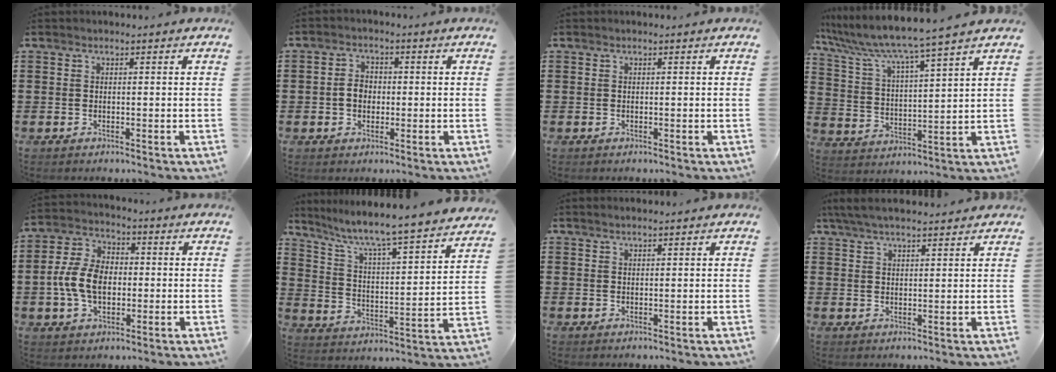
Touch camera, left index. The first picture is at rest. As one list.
[{"total": 3.2, "force": [-0.4, 2.4, 2.0], "torque": [-0.045, 0.006, -0.011]}, {"total": 0.0}, {"total": 6.2, "force": [5.7, -0.8, 2.5], "torque": [-0.078, -0.044, 0.088]}, {"total": 8.1, "force": [-1.0, 5.5, 5.8], "torque": [-0.137, 0.009, -0.023]}, {"total": 6.0, "force": [5.2, -0.4, 2.8], "torque": [-0.080, -0.054, 0.079]}, {"total": 1.0, "force": [0.9, -0.1, 0.4], "torque": [-0.009, -0.001, 0.017]}, {"total": 4.4, "force": [3.9, 0.8, 2.0], "torque": [-0.050, -0.003, 0.072]}]